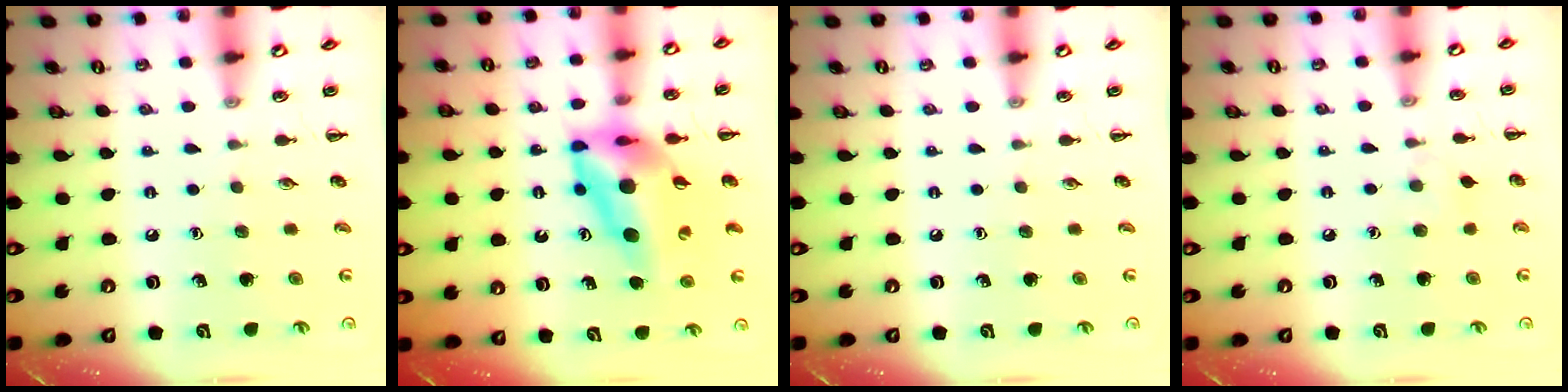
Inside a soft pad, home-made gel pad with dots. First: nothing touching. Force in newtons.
{"total": 13.2, "press": 12.6, "slide": 4.2}
{"total": 0.0}
{"total": 3.7, "press": 3.4, "slide": 1.5}